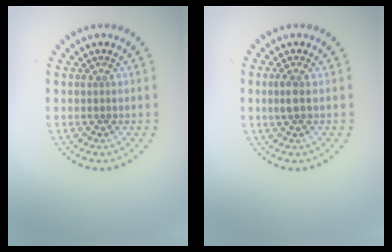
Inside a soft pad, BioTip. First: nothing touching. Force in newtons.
{"total": 1.2, "press": 1.2, "slide": 0.3}